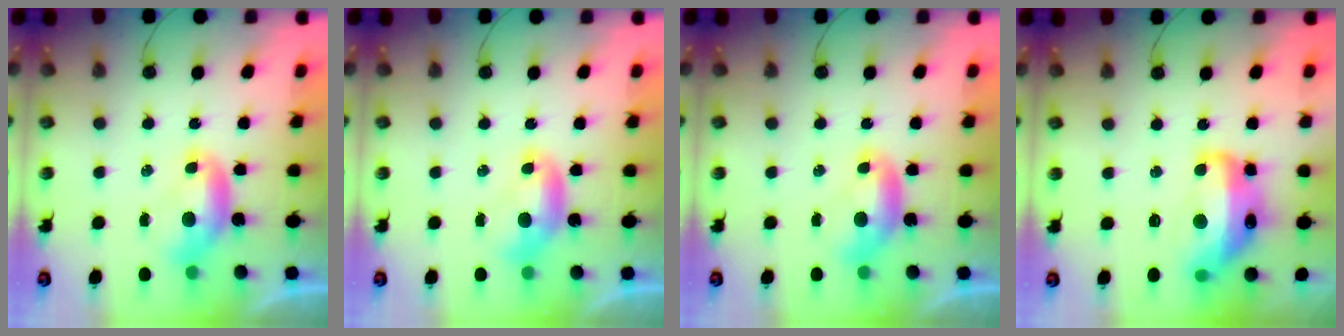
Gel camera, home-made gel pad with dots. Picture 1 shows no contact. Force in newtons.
{"total": 0.0}
{"total": 0.0}
{"total": 10.0, "press": 9.9, "slide": 1.0}